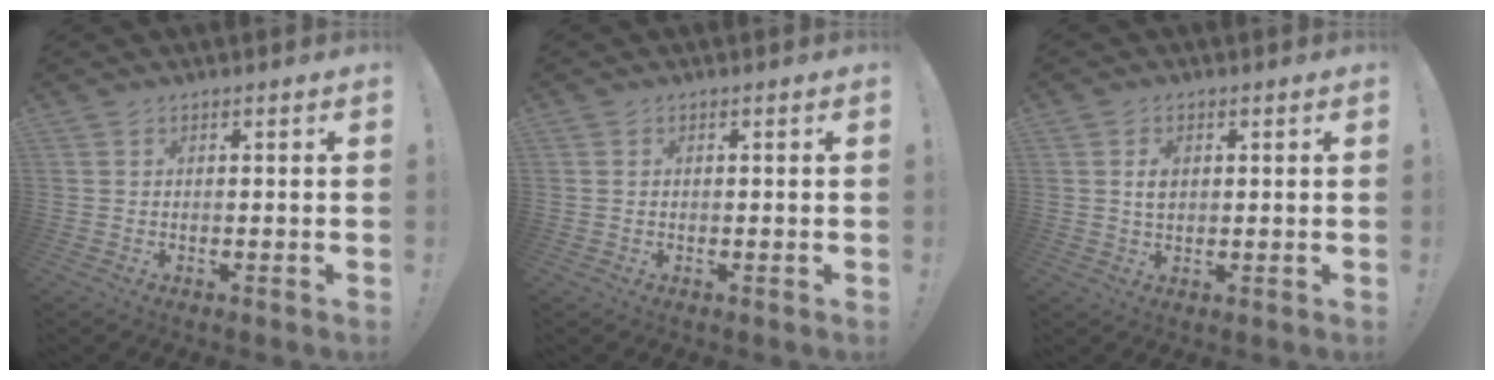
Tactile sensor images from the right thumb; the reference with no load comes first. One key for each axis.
{"total": 0.6, "fx": 0.1, "fy": 0.5, "fz": 0.1, "tx": -0.008, "ty": 0.006, "tz": 0.002}
{"total": 3.1, "fx": 0.6, "fy": 2.1, "fz": 2.2, "tx": -0.024, "ty": -0.004, "tz": 0.006}